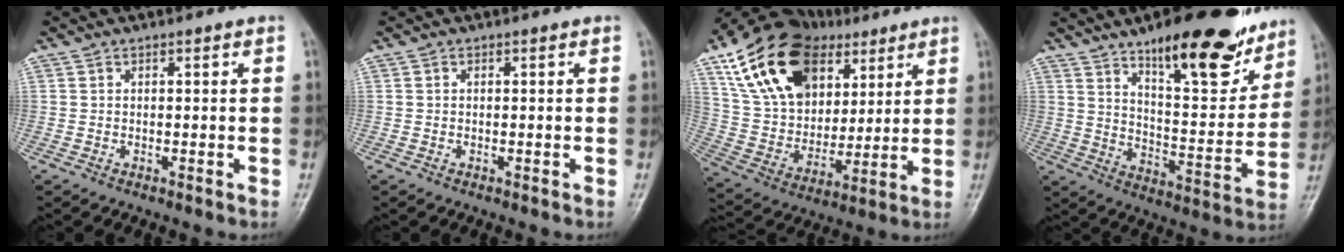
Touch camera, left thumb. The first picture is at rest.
{"total": 0.0}
{"total": 23.4, "force": [10.9, 15.7, 13.5], "torque": [-0.223, -0.015, 0.196]}
{"total": 21.0, "force": [13.9, 7.1, 14.1], "torque": [-0.153, -0.075, 0.214]}